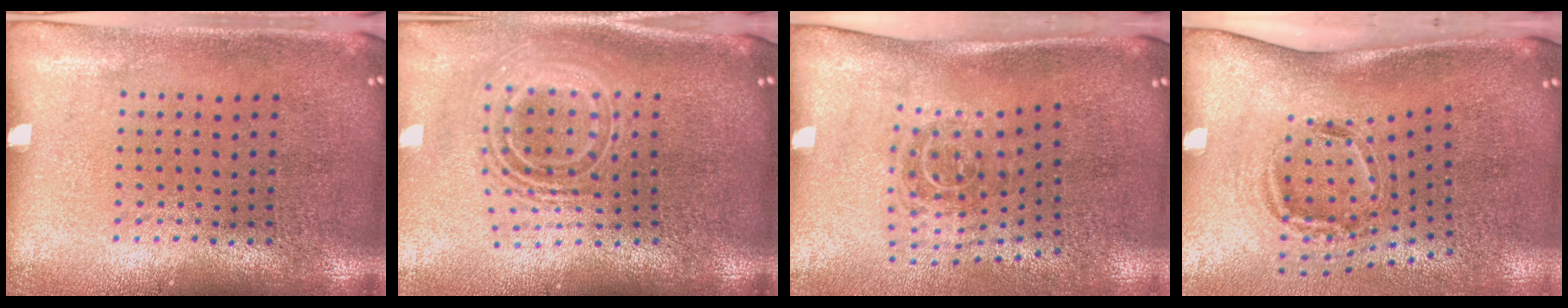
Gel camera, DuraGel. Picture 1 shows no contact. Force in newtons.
{"total": 2.5, "press": 1.7, "slide": 1.8}
{"total": 1.8, "press": 1.2, "slide": 1.4}
{"total": 2.0, "press": 1.3, "slide": 1.5}